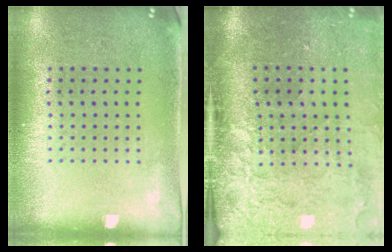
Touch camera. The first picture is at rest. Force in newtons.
{"total": 4.6, "press": 3.5, "slide": 3.0}